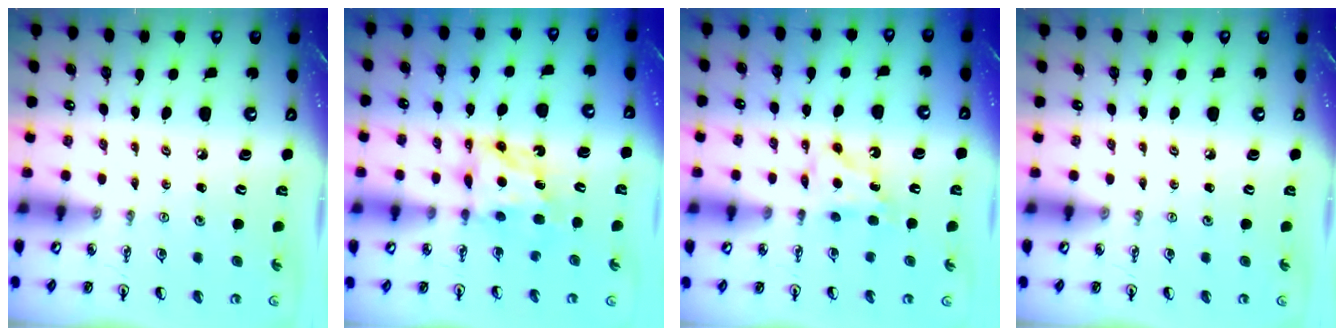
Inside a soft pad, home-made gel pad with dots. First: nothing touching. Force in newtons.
{"total": 6.5, "press": 6.5, "slide": 0.3}
{"total": 6.4, "press": 6.4, "slide": 0.3}
{"total": 0.0}